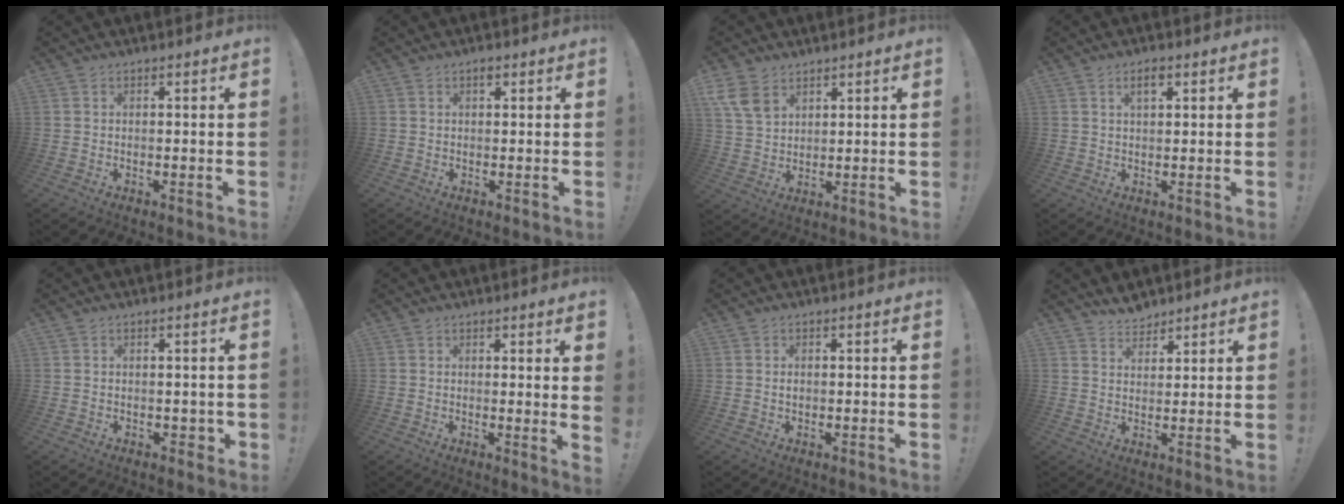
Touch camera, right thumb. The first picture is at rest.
{"total": 1.4, "force": [0.8, 0.8, 0.8], "torque": [-0.009, 0.000, 0.013]}
{"total": 8.6, "force": [5.1, 5.4, 4.3], "torque": [-0.088, -0.017, 0.103]}
{"total": 3.2, "force": [1.5, 1.4, 2.4], "torque": [-0.029, -0.004, 0.021]}
{"total": 1.6, "force": [0.0, 1.4, 0.9], "torque": [-0.012, 0.006, 0.000]}
{"total": 3.0, "force": [1.0, -0.5, 2.7], "torque": [-0.036, -0.015, 0.015]}
{"total": 0.7, "force": [-0.2, 0.3, 0.6], "torque": [-0.010, 0.004, -0.005]}
{"total": 4.8, "force": [4.5, 1.7, 0.4], "torque": [-0.006, -0.031, 0.083]}